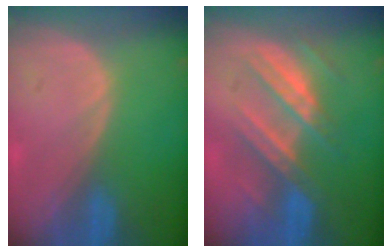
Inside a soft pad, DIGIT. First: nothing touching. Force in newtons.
{"total": 7.2, "press": 7.1, "slide": 0.9}